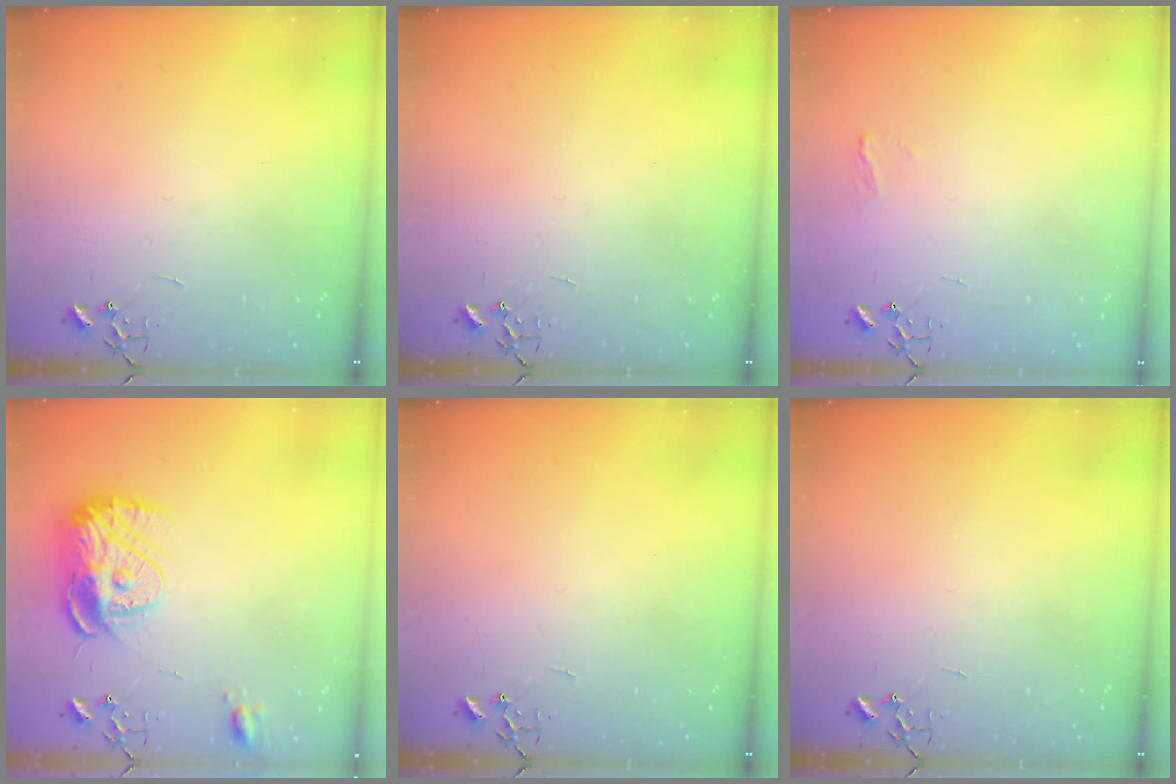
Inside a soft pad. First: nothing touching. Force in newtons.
{"total": 0.0}
{"total": 5.2, "press": 5.1, "slide": 0.6}
{"total": 14.9, "press": 14.9, "slide": 1.4}
{"total": 0.0}
{"total": 0.0}